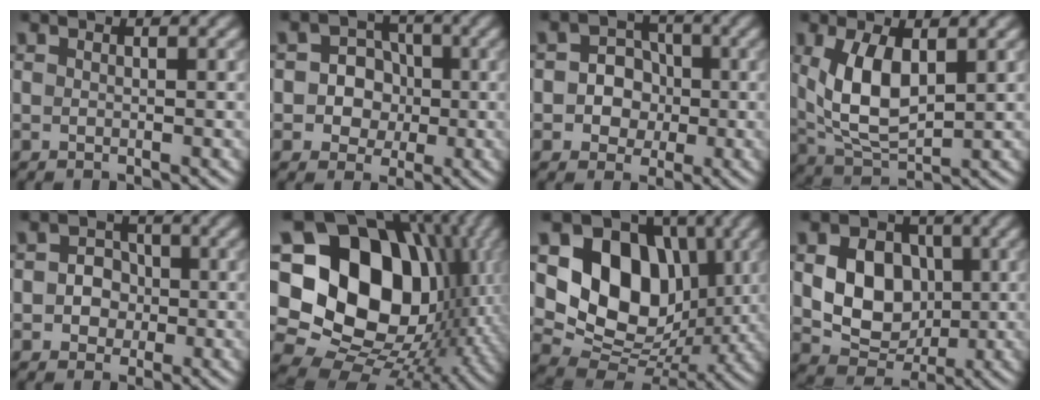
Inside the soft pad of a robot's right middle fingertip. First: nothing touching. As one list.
[{"total": 4.9, "force": [-0.2, 4.6, 1.9], "torque": [-0.010, 0.020, -0.028]}, {"total": 4.2, "force": [-0.2, 3.8, 1.7], "torque": [-0.004, 0.009, -0.026]}, {"total": 5.9, "force": [1.2, 2.9, 5.0], "torque": [-0.110, -0.004, 0.031]}, {"total": 2.8, "force": [-0.2, 2.5, 1.2], "torque": [0.000, 0.002, -0.017]}, {"total": 21.2, "force": [3.3, 16.5, 12.8], "torque": [-0.243, 0.021, 0.071]}, {"total": 11.0, "force": [2.1, 8.5, 6.6], "torque": [-0.120, -0.015, 0.034]}, {"total": 6.9, "force": [0.5, 5.4, 4.3], "torque": [-0.078, -0.004, 0.007]}]